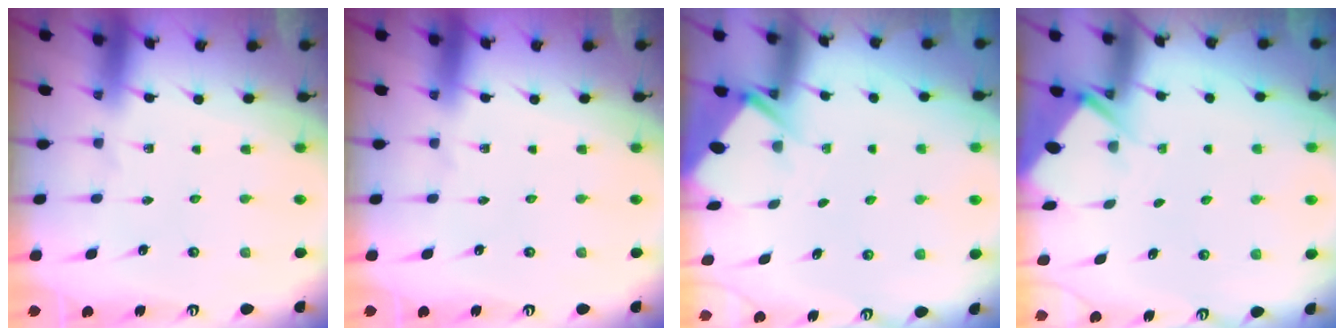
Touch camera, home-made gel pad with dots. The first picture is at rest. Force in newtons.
{"total": 0.0}
{"total": 2.8, "press": 2.8, "slide": 0.4}
{"total": 2.8, "press": 2.8, "slide": 0.3}